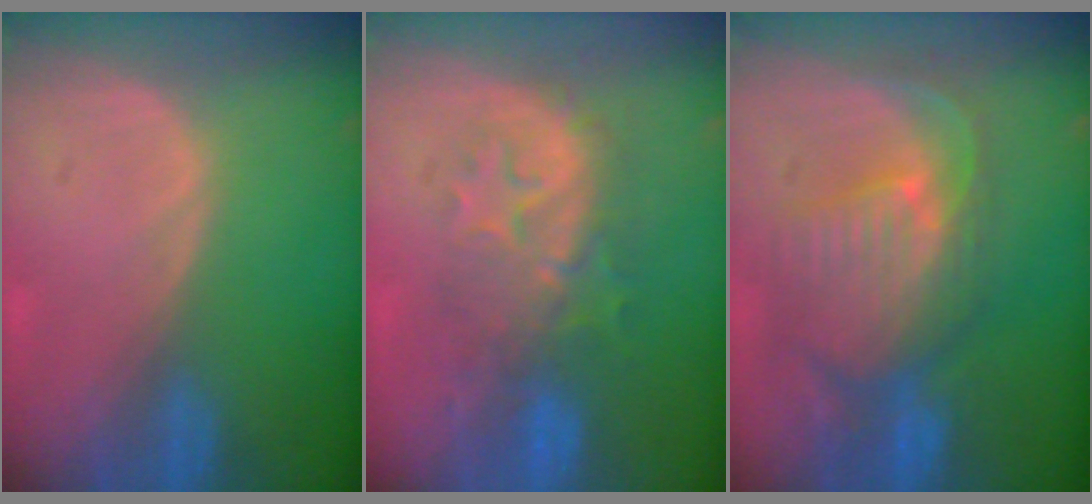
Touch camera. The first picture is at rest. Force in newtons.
{"total": 8.3, "press": 8.2, "slide": 1.4}
{"total": 10.5, "press": 9.3, "slide": 4.8}